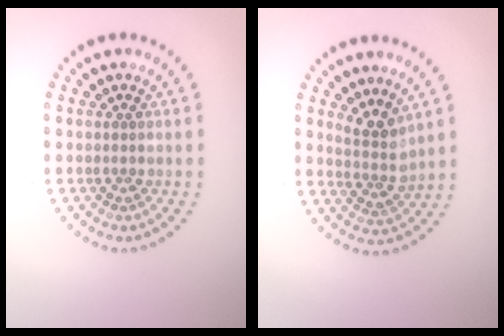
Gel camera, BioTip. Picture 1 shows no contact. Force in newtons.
{"total": 3.0, "press": 2.2, "slide": 2.0}